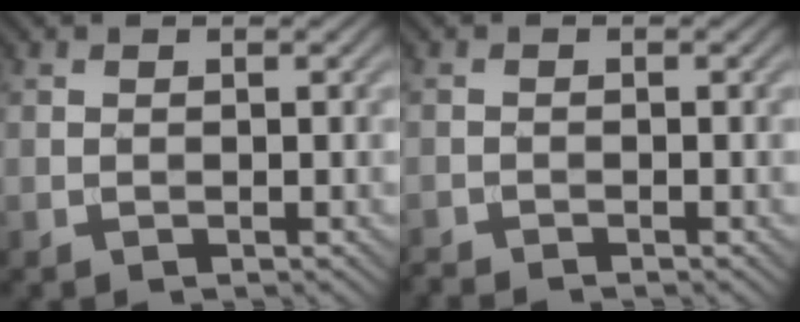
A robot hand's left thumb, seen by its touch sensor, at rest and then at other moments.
{"total": 1.2, "force": [-1.2, -0.1, 0.2], "torque": [-0.002, -0.003, -0.026]}